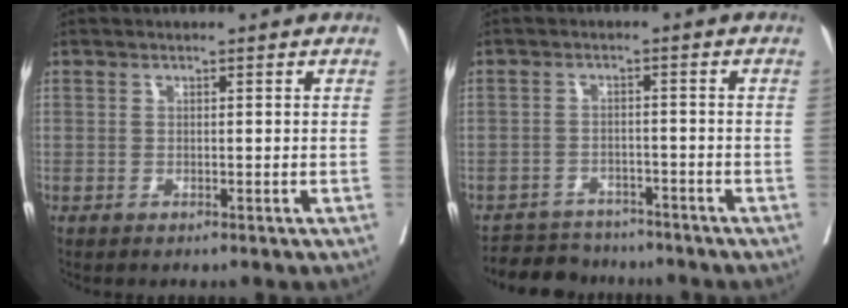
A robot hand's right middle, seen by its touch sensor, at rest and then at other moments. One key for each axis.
{"total": 7.0, "fx": -6.7, "fy": 2.2, "fz": 0.2, "tx": 0.004, "ty": 0.005, "tz": -0.101}